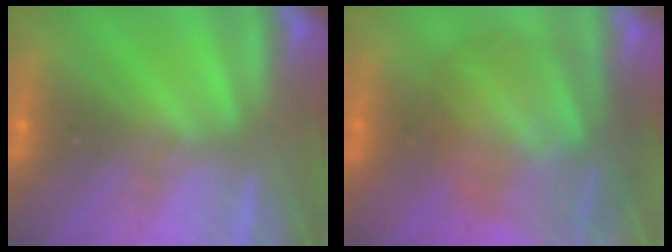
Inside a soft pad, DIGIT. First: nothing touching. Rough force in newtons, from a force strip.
{"total": 7.7}